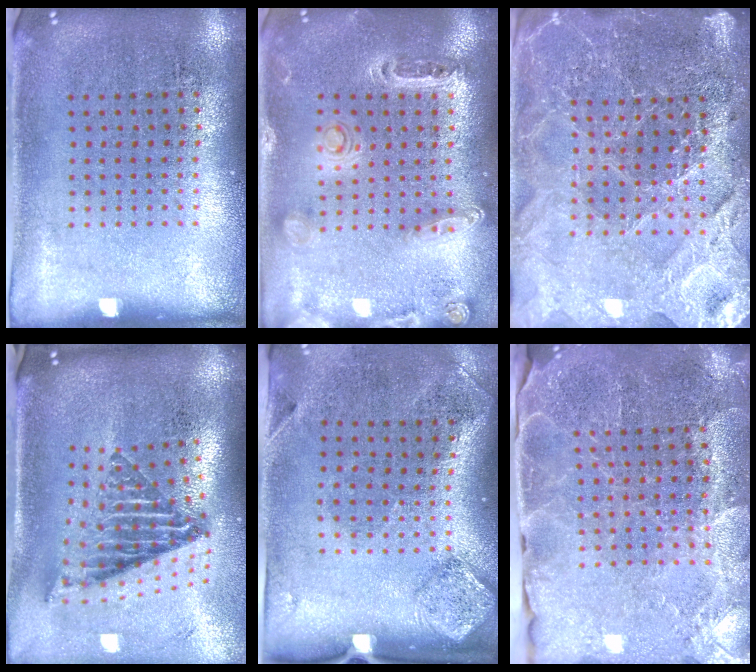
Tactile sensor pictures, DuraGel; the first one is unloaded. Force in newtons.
{"total": 1.4, "press": 1.3, "slide": 0.4}
{"total": 4.3, "press": 4.1, "slide": 1.5}
{"total": 2.6, "press": 1.7, "slide": 1.9}
{"total": 2.0, "press": 1.1, "slide": 1.7}
{"total": 3.1, "press": 3.1, "slide": 0.3}